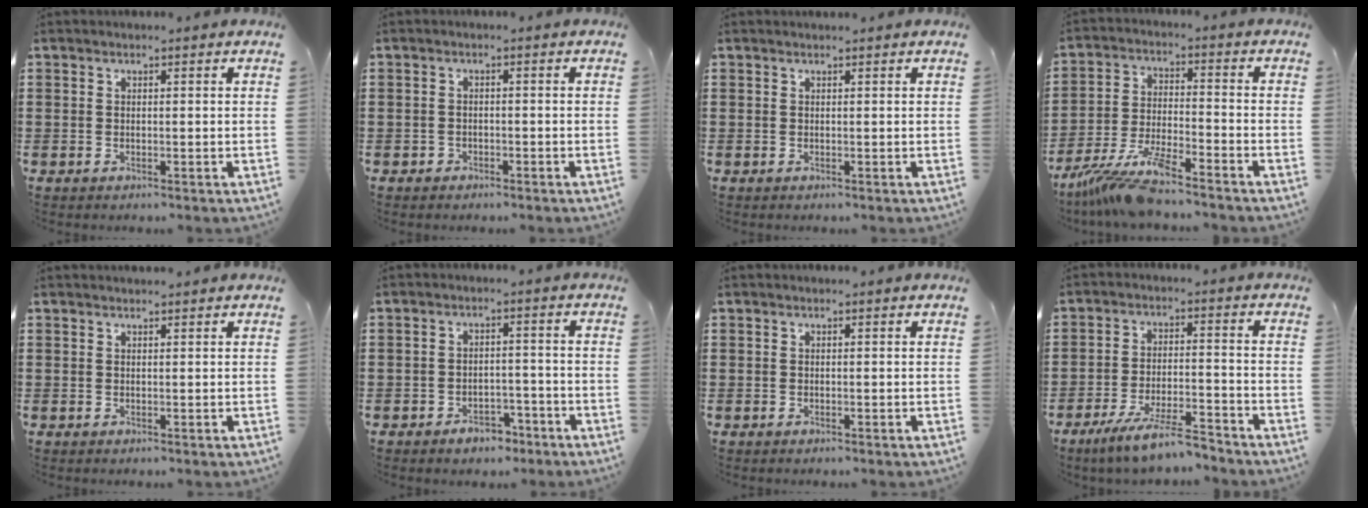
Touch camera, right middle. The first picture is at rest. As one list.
[{"total": 1.2, "force": [-1.0, 0.7, 0.0], "torque": [-0.004, 0.003, -0.023]}, {"total": 0.0}, {"total": 9.1, "force": [-7.9, 0.4, 4.6], "torque": [-0.103, -0.009, -0.154]}, {"total": 0.6, "force": [0.6, 0.0, 0.0], "torque": [-0.002, 0.001, 0.012]}, {"total": 3.4, "force": [-2.9, 1.5, 0.8], "torque": [-0.017, 0.009, -0.059]}, {"total": 0.0}, {"total": 7.8, "force": [-6.6, 0.6, 4.0], "torque": [-0.078, -0.002, -0.123]}]